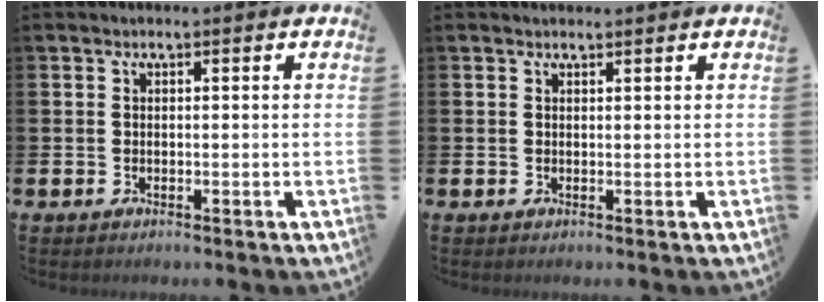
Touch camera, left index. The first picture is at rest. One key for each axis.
{"total": 0.8, "fx": 0.8, "fy": 0.1, "fz": 0.0, "tx": 0.011, "ty": -0.003, "tz": 0.013}